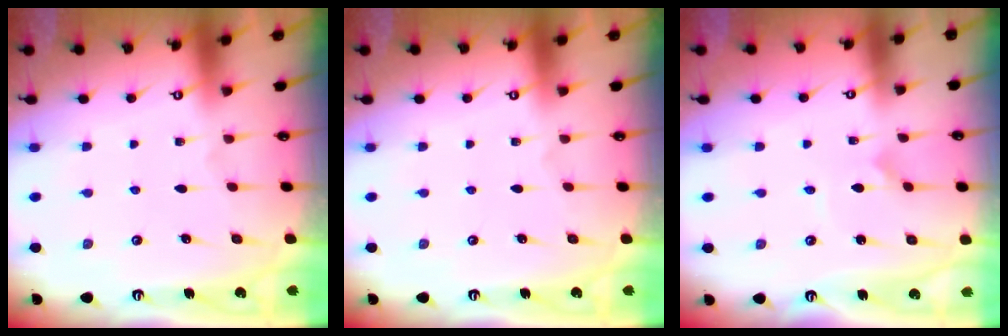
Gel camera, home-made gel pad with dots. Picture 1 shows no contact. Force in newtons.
{"total": 0.0}
{"total": 1.6, "press": 1.6, "slide": 0.1}